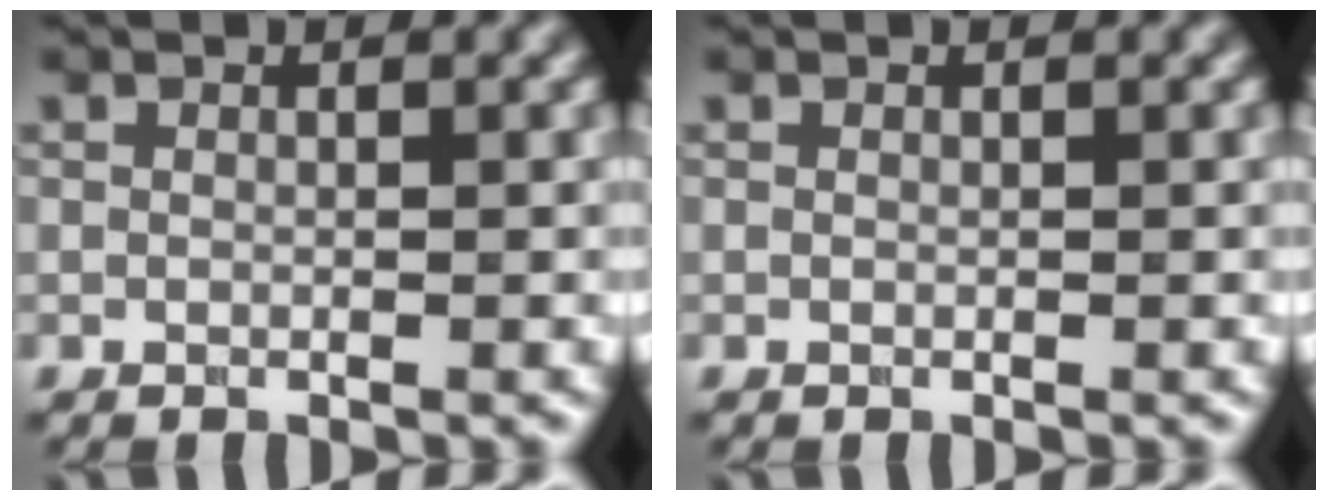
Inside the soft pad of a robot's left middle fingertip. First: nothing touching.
{"total": 0.0}